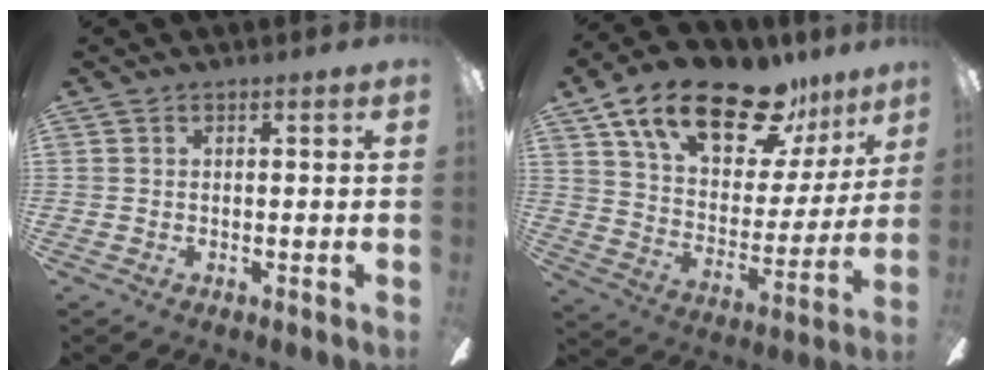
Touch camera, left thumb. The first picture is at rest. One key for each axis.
{"total": 23.0, "fx": 15.4, "fy": 9.7, "fz": 14.0, "tx": -0.227, "ty": -0.091, "tz": 0.262}